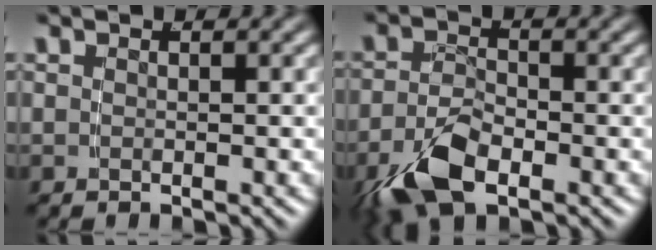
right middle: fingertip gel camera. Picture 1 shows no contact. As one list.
[{"total": 5.4, "force": [-2.9, 2.4, 3.9], "torque": [-0.070, -0.009, -0.048]}]